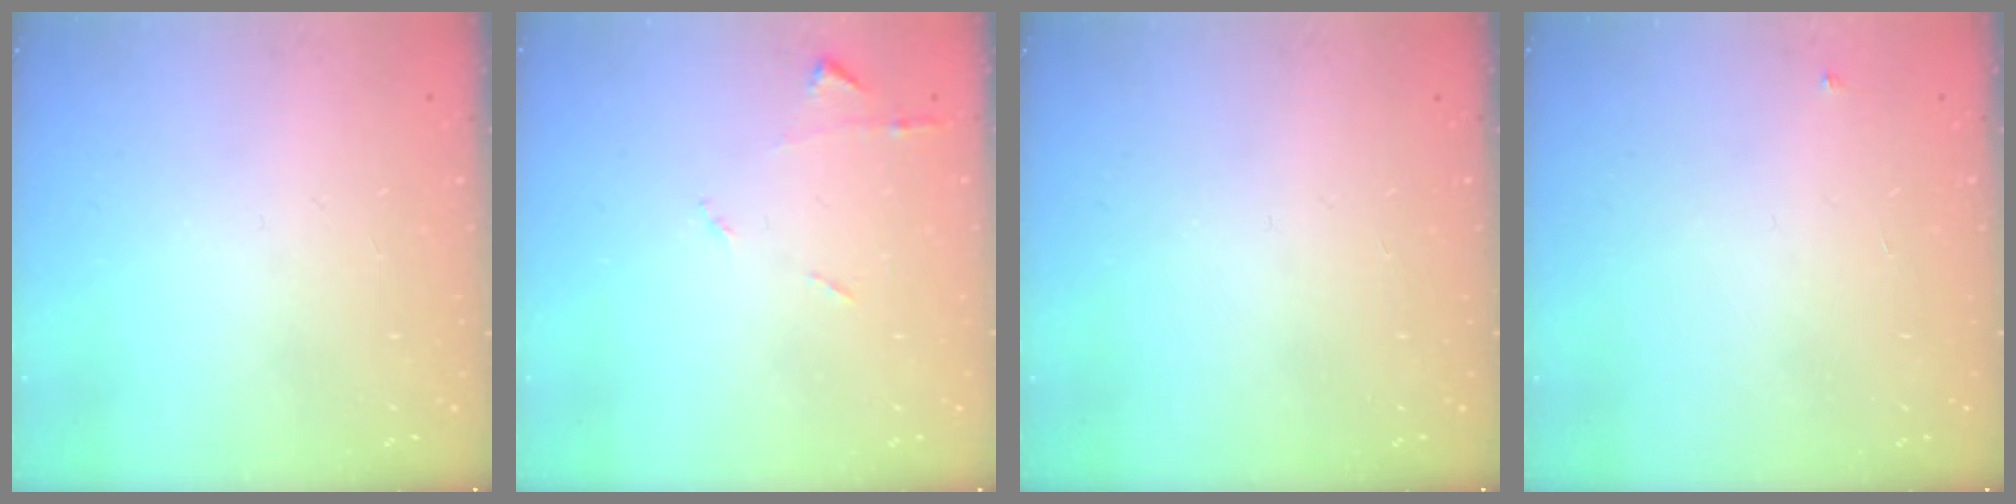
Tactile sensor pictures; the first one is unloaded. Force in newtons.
{"total": 5.6, "press": 5.6, "slide": 0.8}
{"total": 0.0}
{"total": 2.7, "press": 2.7, "slide": 0.4}